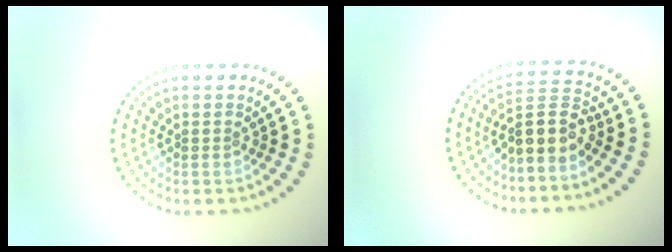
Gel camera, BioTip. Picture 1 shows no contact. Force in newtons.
{"total": 3.4, "press": 2.7, "slide": 2.2}